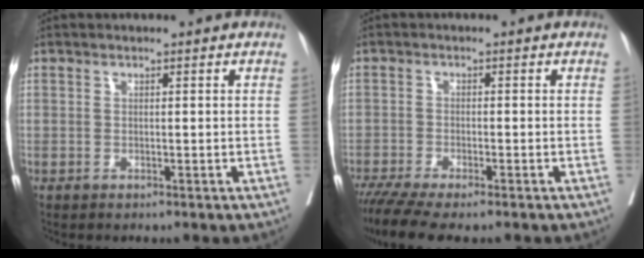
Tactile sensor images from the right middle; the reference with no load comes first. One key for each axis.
{"total": 7.5, "fx": -6.1, "fy": 0.6, "fz": 4.4, "tx": -0.065, "ty": -0.013, "tz": -0.102}